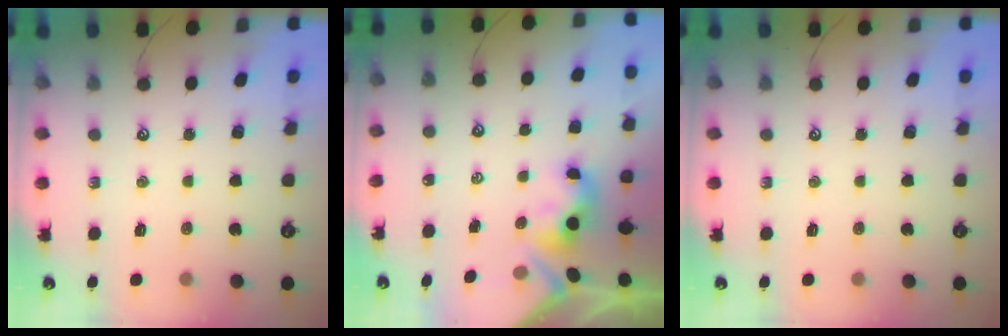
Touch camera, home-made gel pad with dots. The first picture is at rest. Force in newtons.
{"total": 3.2, "press": 3.2, "slide": 0.3}
{"total": 0.0}